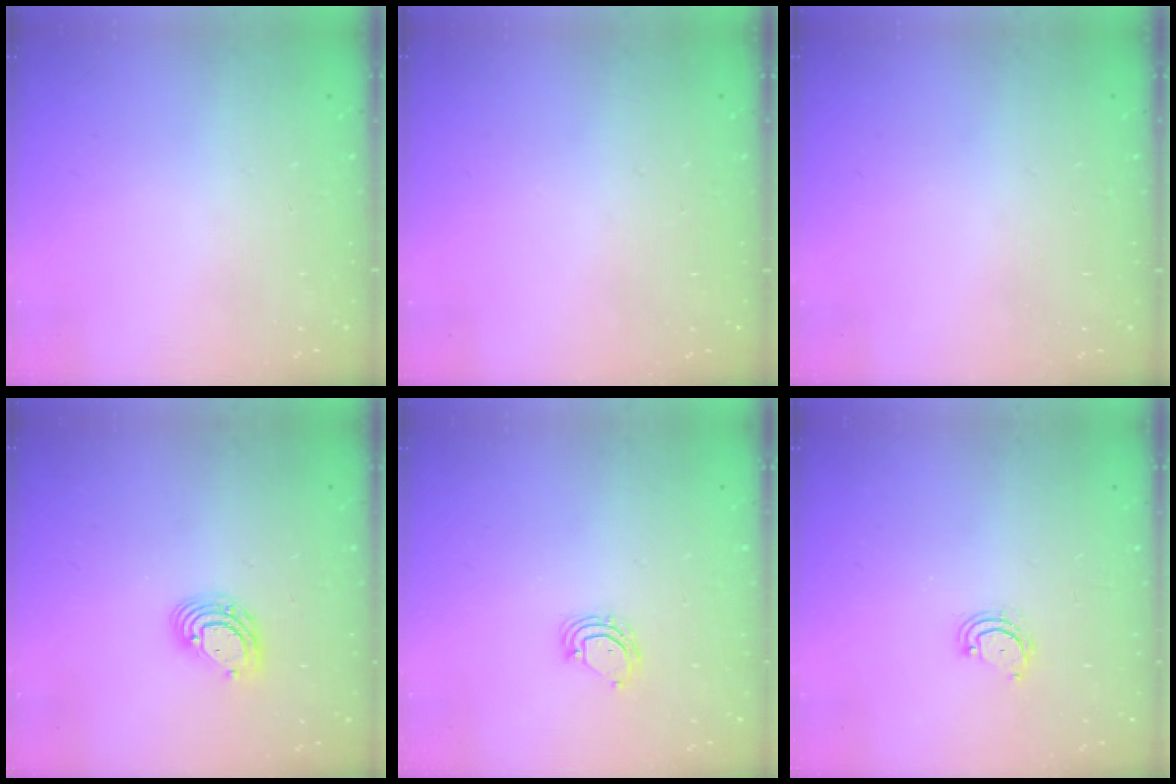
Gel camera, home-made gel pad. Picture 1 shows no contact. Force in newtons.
{"total": 0.0}
{"total": 0.0}
{"total": 8.0, "press": 7.8, "slide": 1.5}
{"total": 5.0, "press": 5.0, "slide": 0.4}
{"total": 4.0, "press": 4.0, "slide": 0.3}